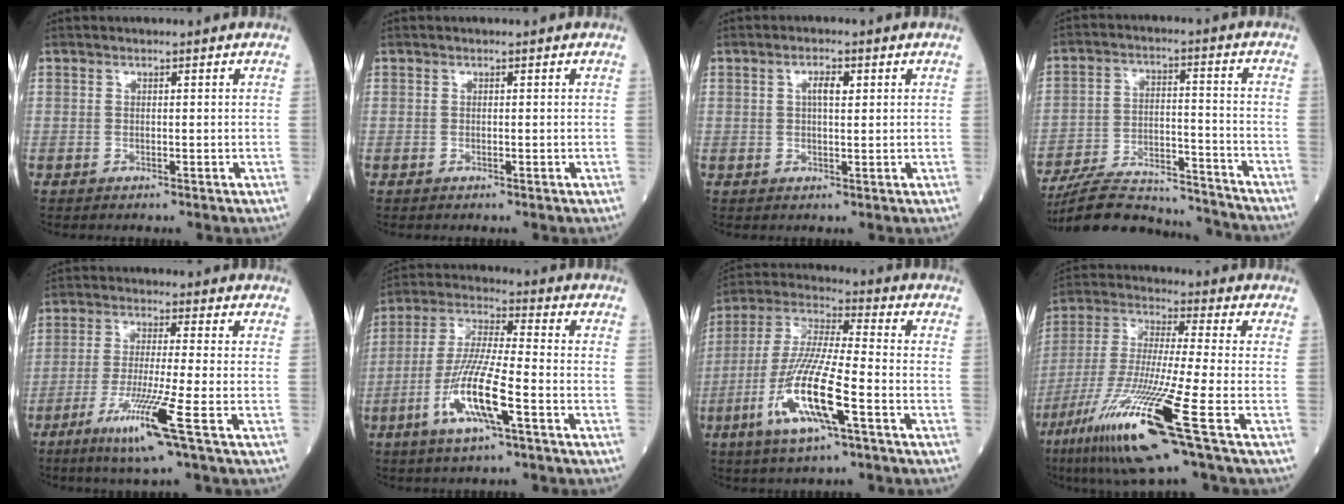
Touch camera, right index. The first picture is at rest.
{"total": 0.0}
{"total": 2.7, "force": [0.9, 0.8, 2.4], "torque": [-0.044, 0.002, 0.014]}
{"total": 17.7, "force": [-16.9, 3.1, 4.3], "torque": [-0.090, 0.016, -0.257]}
{"total": 9.6, "force": [-4.6, -1.2, 8.4], "torque": [-0.160, -0.029, -0.091]}
{"total": 12.1, "force": [-4.6, 1.1, 11.1], "torque": [-0.223, -0.008, -0.091]}
{"total": 15.0, "force": [-5.5, 1.7, 13.8], "torque": [-0.286, -0.013, -0.106]}
{"total": 18.1, "force": [-8.7, -0.5, 15.9], "torque": [-0.340, -0.050, -0.167]}